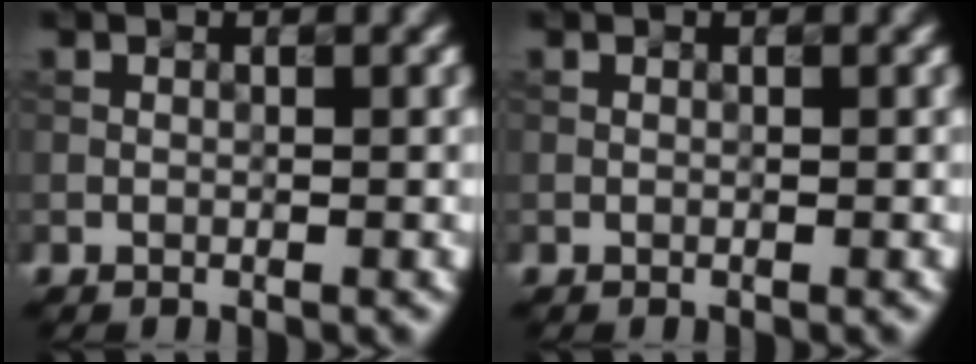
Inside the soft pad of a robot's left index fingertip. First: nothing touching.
{"total": 0.0}